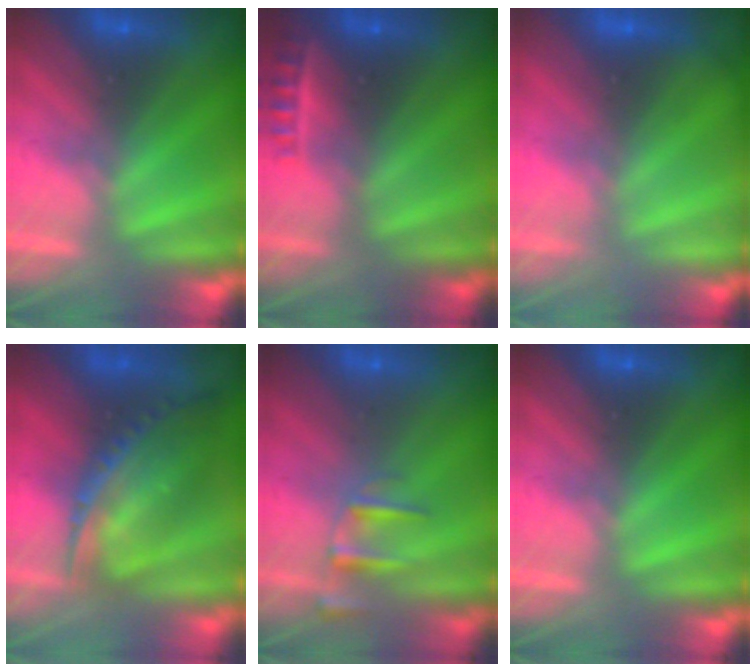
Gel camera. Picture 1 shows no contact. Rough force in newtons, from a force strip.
{"total": 2.3}
{"total": 2.0}
{"total": 7.1}
{"total": 2.4}
{"total": 0.0}